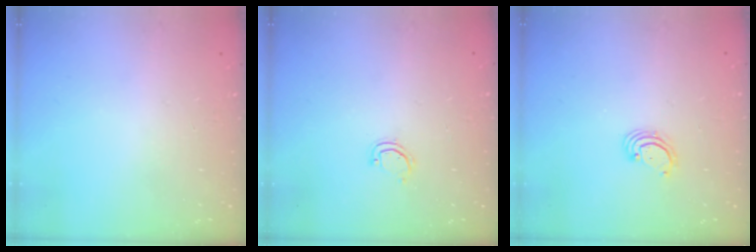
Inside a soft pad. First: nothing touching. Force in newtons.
{"total": 3.1, "press": 3.1, "slide": 0.2}
{"total": 2.7, "press": 2.7, "slide": 0.3}